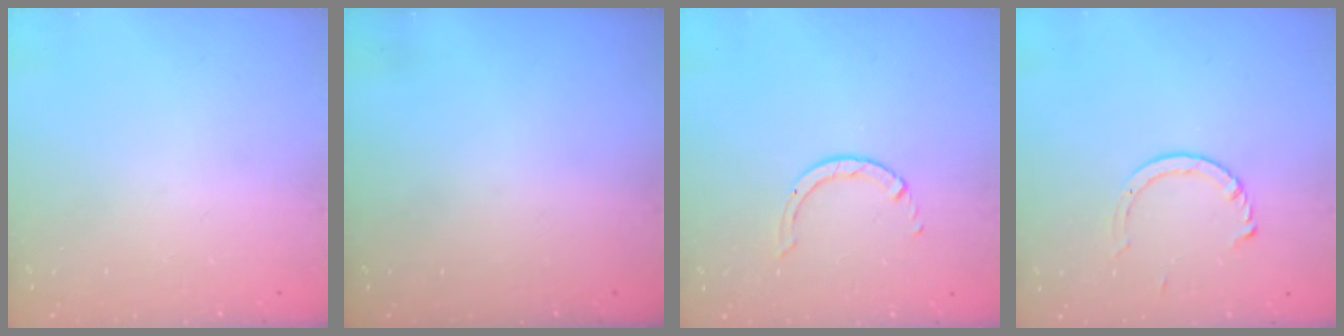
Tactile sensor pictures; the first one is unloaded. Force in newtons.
{"total": 0.0}
{"total": 1.7, "press": 1.7, "slide": 0.1}
{"total": 3.9, "press": 3.9, "slide": 0.4}